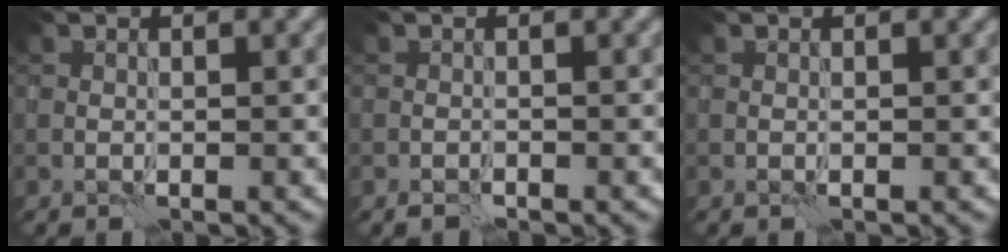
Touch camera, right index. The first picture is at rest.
{"total": 0.6, "force": [-0.5, 0.1, 0.2], "torque": [-0.002, 0.003, -0.012]}
{"total": 0.0}